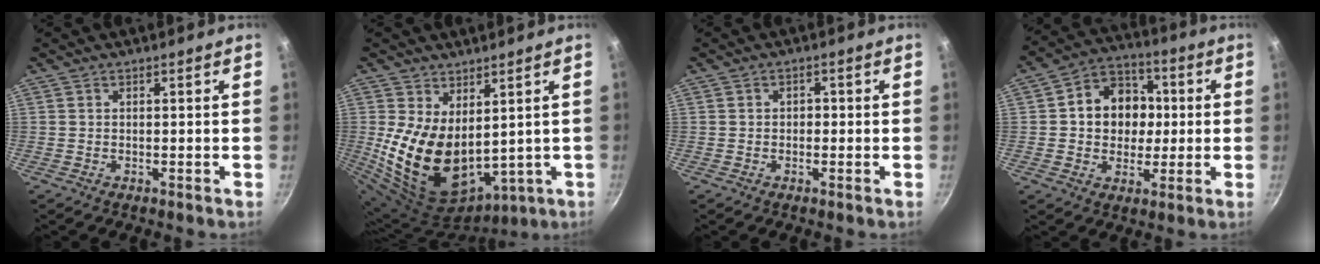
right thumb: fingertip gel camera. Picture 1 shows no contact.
{"total": 16.5, "force": [2.0, 10.0, 12.9], "torque": [-0.225, -0.038, 0.066]}
{"total": 1.4, "force": [-0.3, 1.2, 0.7], "torque": [-0.003, 0.006, -0.007]}
{"total": 12.8, "force": [1.1, 10.7, 6.9], "torque": [-0.063, 0.016, 0.006]}